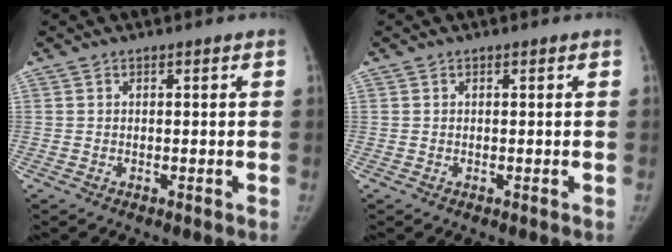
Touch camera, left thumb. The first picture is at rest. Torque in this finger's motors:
{"motor_torque": [0.08, 0.00, 0.22, -0.10, 0.02]}